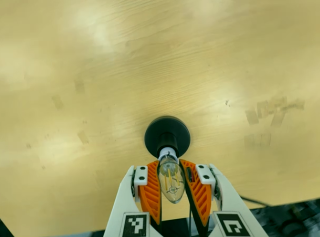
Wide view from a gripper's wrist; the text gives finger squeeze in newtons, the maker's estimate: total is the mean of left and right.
{"total": 19.8, "left": 18.8, "right": 20.9}